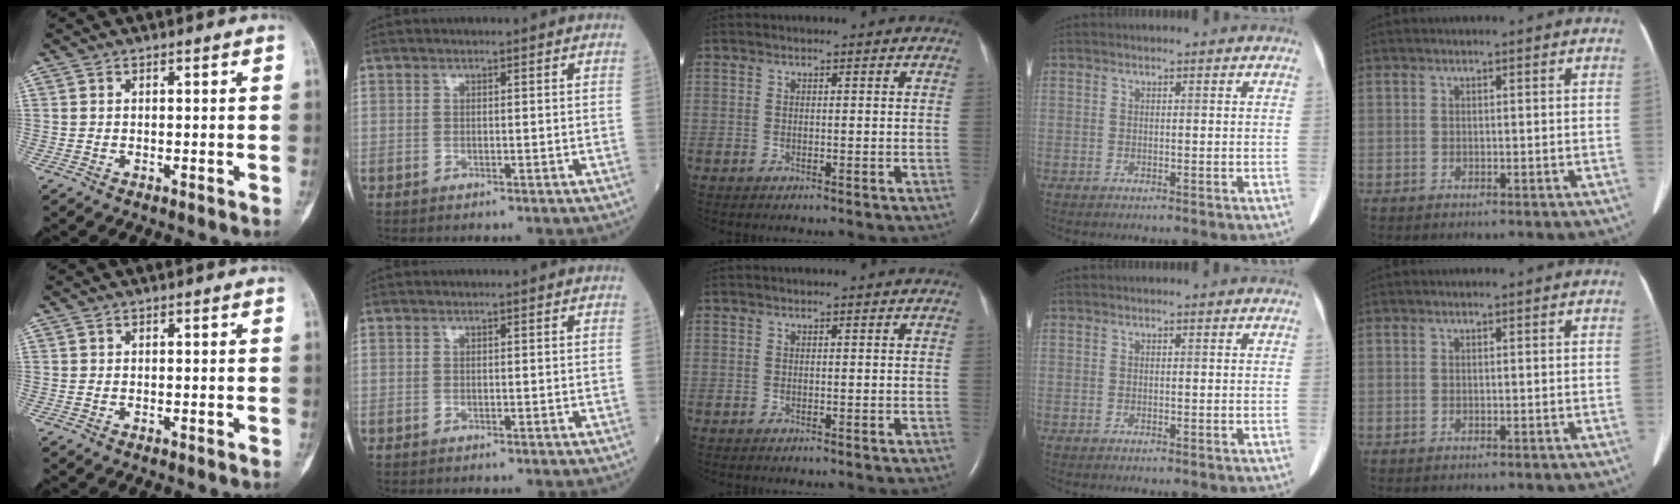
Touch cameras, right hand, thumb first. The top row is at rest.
{}